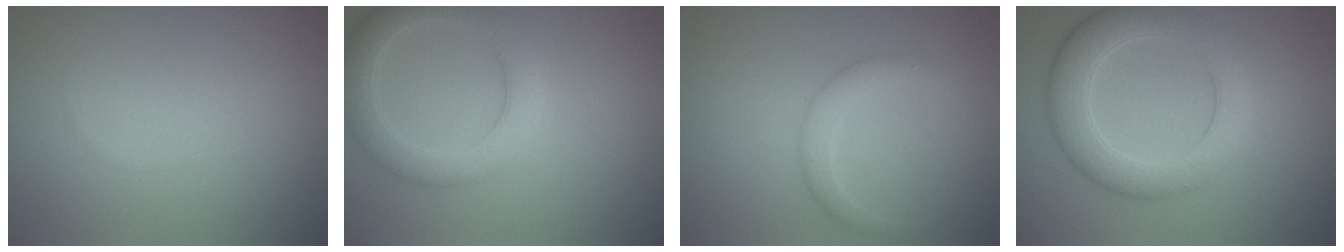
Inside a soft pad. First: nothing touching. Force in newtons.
{"total": 4.3, "press": 4.3, "slide": 0.2}
{"total": 2.3, "press": 2.3, "slide": 0.0}
{"total": 5.8, "press": 5.8, "slide": 0.3}